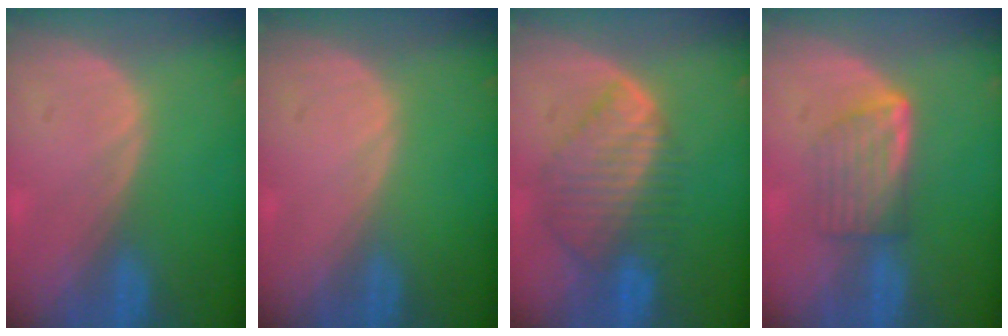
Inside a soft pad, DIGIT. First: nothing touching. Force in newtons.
{"total": 0.0}
{"total": 8.4, "press": 7.5, "slide": 3.8}
{"total": 5.8, "press": 5.3, "slide": 2.3}